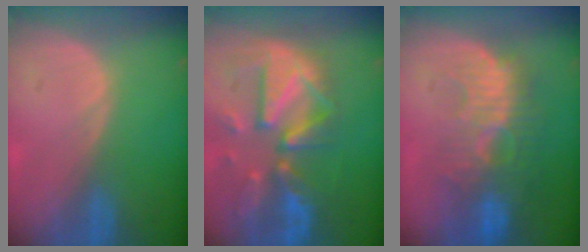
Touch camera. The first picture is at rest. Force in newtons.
{"total": 12.1, "press": 10.5, "slide": 6.1}
{"total": 10.7, "press": 9.4, "slide": 5.0}